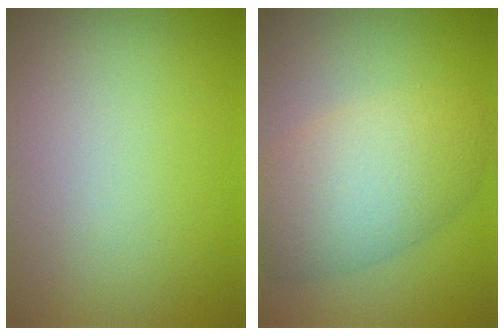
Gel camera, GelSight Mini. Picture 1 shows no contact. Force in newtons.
{"total": 5.4, "press": 5.4, "slide": 0.5}